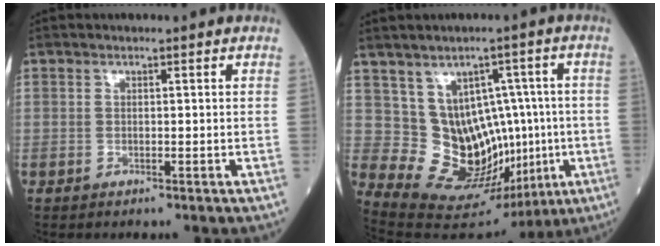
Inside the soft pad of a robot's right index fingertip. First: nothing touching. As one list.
[{"total": 12.7, "force": [0.0, 9.3, 8.6], "torque": [-0.125, 0.034, 0.039]}]